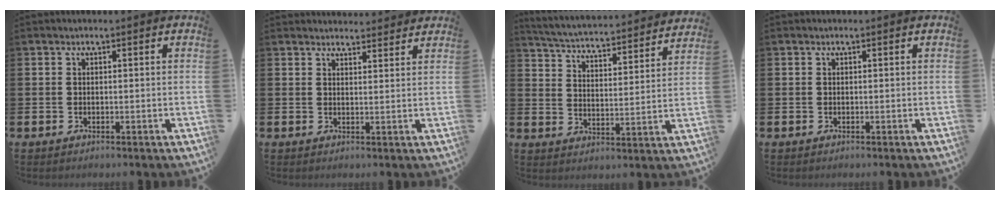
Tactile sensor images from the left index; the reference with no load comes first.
{"total": 2.8, "force": [2.7, 0.4, -0.2], "torque": [0.010, -0.019, 0.048]}
{"total": 4.7, "force": [4.6, 0.3, 0.7], "torque": [-0.040, -0.046, 0.074]}
{"total": 0.0}